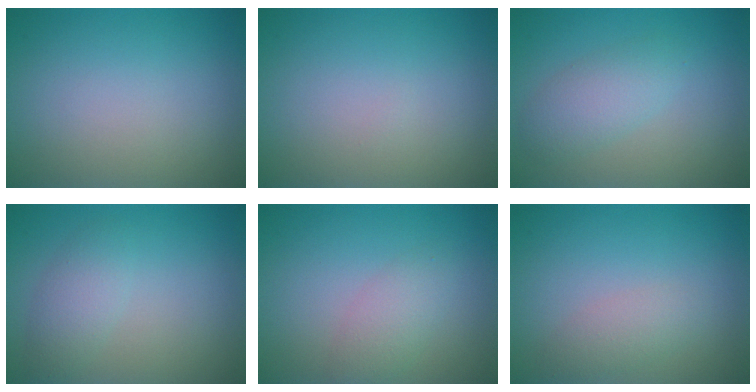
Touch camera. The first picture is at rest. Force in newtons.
{"total": 0.0}
{"total": 2.8, "press": 2.8, "slide": 0.1}
{"total": 2.2, "press": 2.2, "slide": 0.1}
{"total": 2.2, "press": 2.2, "slide": 0.2}
{"total": 1.8, "press": 1.8, "slide": 0.1}